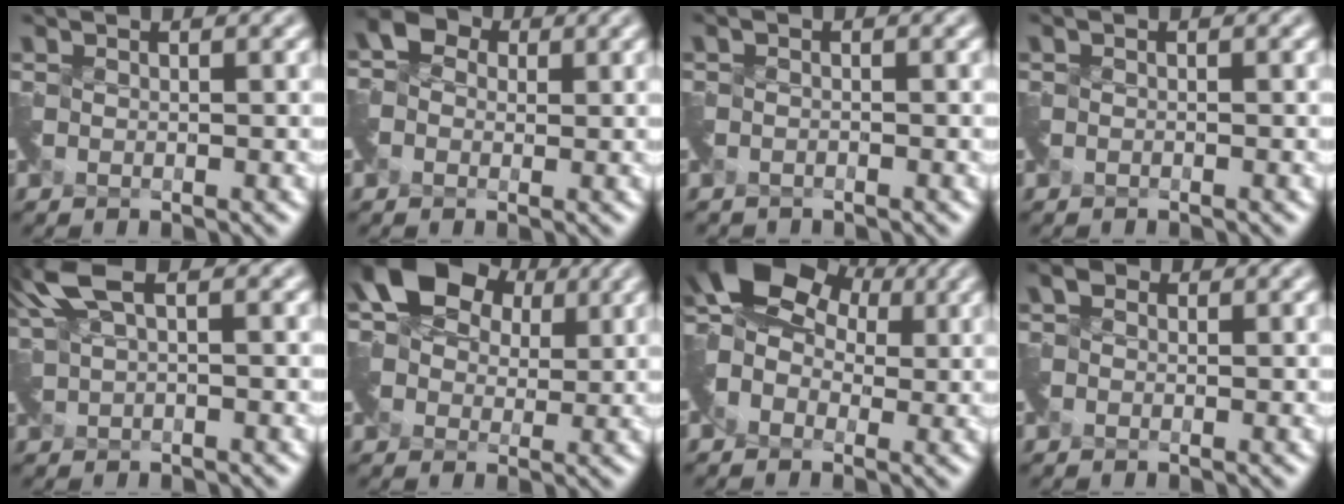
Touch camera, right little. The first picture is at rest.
{"total": 2.4, "force": [-0.4, 2.2, 0.8], "torque": [-0.024, 0.002, -0.012]}
{"total": 1.3, "force": [-1.2, 0.3, -0.5], "torque": [0.008, -0.012, -0.027]}
{"total": 0.7, "force": [-0.7, -0.1, -0.2], "torque": [0.003, -0.010, -0.016]}
{"total": 4.2, "force": [2.3, 1.3, 3.2], "torque": [-0.074, 0.015, 0.043]}
{"total": 9.8, "force": [2.9, 7.0, 6.2], "torque": [-0.104, 0.020, 0.043]}
{"total": 7.5, "force": [2.2, 5.2, 4.9], "torque": [-0.097, 0.012, 0.025]}
{"total": 0.9, "force": [-0.4, 0.7, -0.2], "torque": [0.000, -0.003, -0.012]}